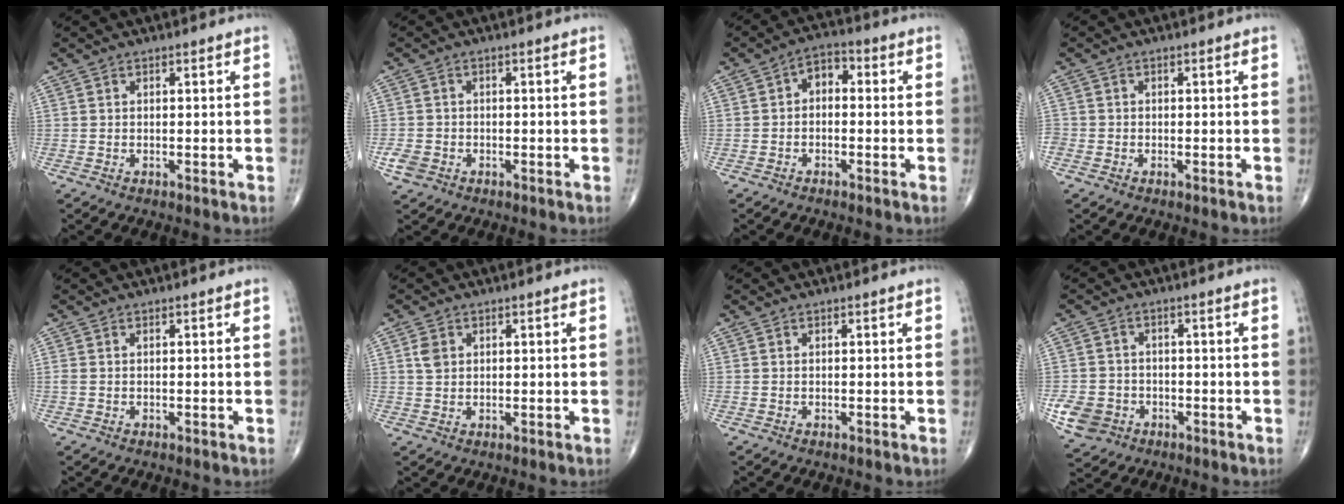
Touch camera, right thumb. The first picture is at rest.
{"total": 3.0, "force": [-1.3, 2.4, 1.3], "torque": [-0.023, 0.007, -0.023]}
{"total": 4.4, "force": [-0.1, 3.0, 3.2], "torque": [-0.027, 0.020, -0.018]}
{"total": 1.7, "force": [-0.7, 1.4, 0.6], "torque": [-0.007, 0.004, -0.018]}
{"total": 0.8, "force": [0.1, 0.6, 0.6], "torque": [-0.022, 0.007, 0.005]}
{"total": 2.6, "force": [0.8, 2.1, 1.4], "torque": [-0.021, 0.000, 0.018]}
{"total": 0.0}
{"total": 6.6, "force": [-2.4, 5.7, 2.2], "torque": [-0.035, 0.012, -0.037]}